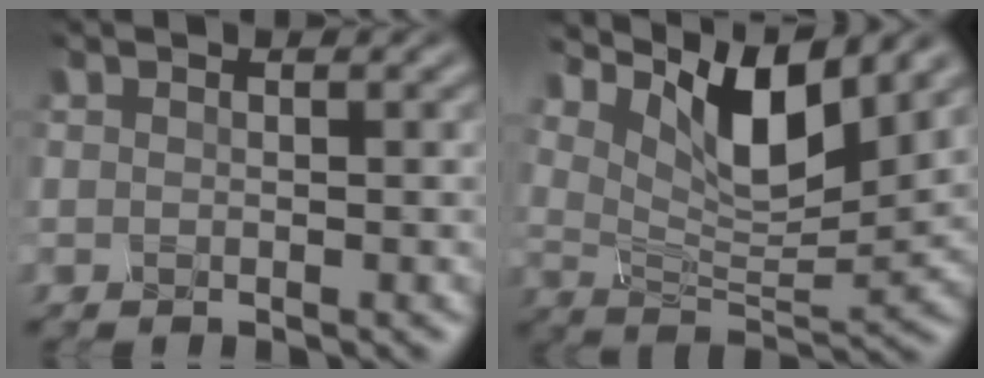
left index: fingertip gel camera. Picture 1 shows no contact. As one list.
[{"total": 8.3, "force": [4.3, 3.0, 6.4], "torque": [-0.113, -0.003, 0.082]}]